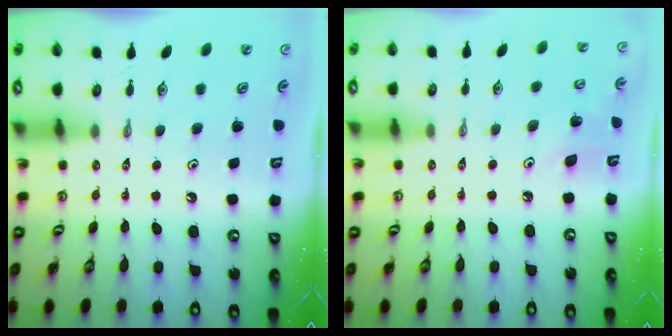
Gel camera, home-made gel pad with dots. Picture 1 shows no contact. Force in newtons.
{"total": 6.6, "press": 6.5, "slide": 1.2}